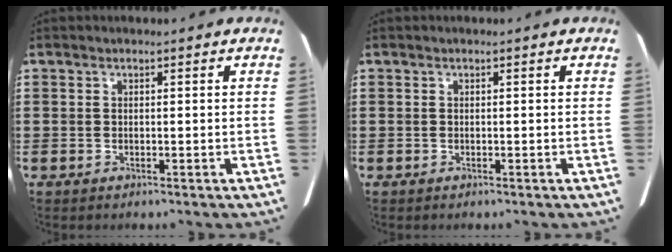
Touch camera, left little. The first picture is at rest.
{"total": 0.0}